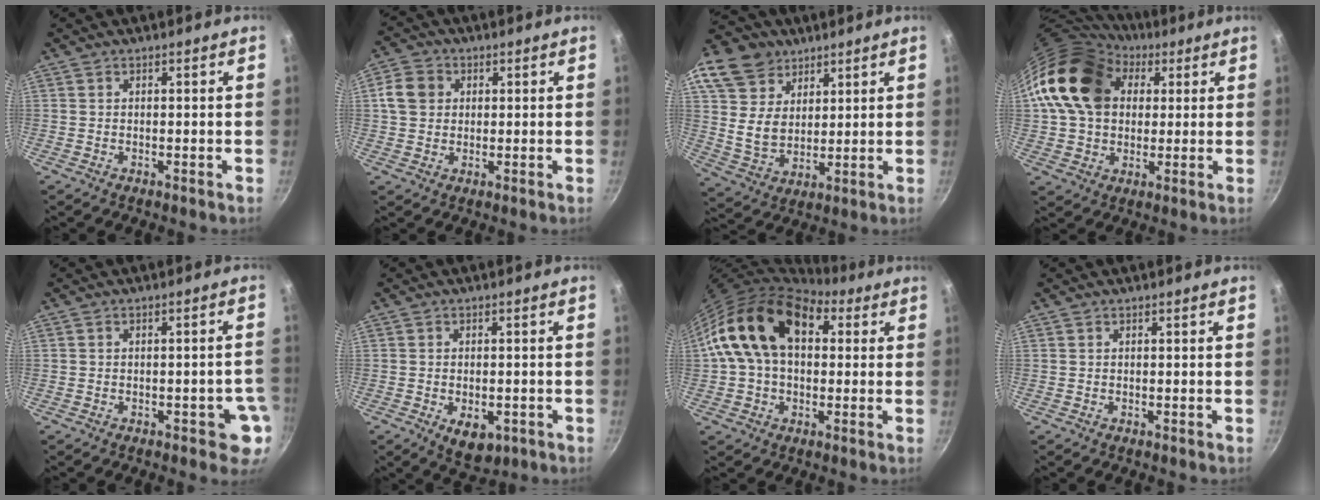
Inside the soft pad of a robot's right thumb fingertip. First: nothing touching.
{"total": 6.2, "force": [1.2, 5.3, 2.9], "torque": [-0.035, 0.006, 0.011]}
{"total": 17.9, "force": [10.1, 12.7, 7.5], "torque": [-0.142, -0.018, 0.191]}
{"total": 18.7, "force": [5.5, 14.1, 11.0], "torque": [-0.176, 0.014, 0.088]}
{"total": 4.6, "force": [-1.5, 2.5, 3.6], "torque": [-0.012, 0.017, -0.016]}
{"total": 6.6, "force": [-2.2, 4.0, 4.8], "torque": [-0.052, 0.003, -0.020]}
{"total": 17.2, "force": [4.0, 11.5, 12.2], "torque": [-0.181, 0.028, 0.054]}
{"total": 0.0}